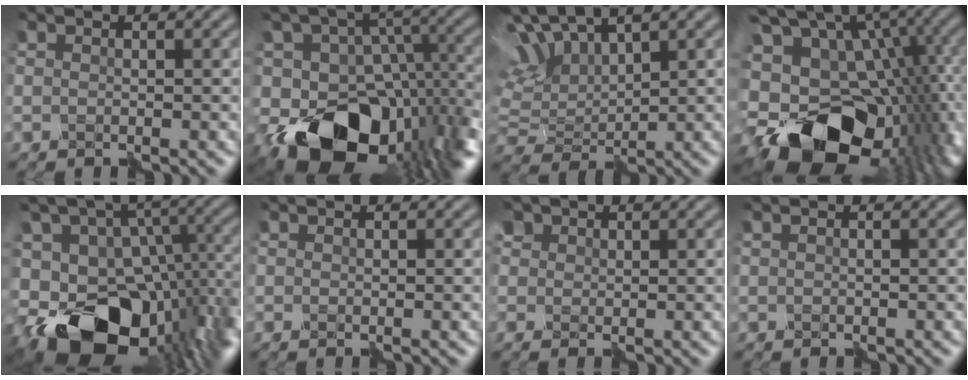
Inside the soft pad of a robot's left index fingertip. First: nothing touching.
{"total": 14.9, "force": [-6.8, 9.3, 9.5], "torque": [-0.151, -0.002, -0.110]}
{"total": 8.7, "force": [4.8, 3.2, 6.5], "torque": [-0.174, 0.030, 0.085]}
{"total": 19.0, "force": [-7.1, 13.1, 11.8], "torque": [-0.193, -0.033, -0.077]}
{"total": 17.8, "force": [-8.1, 11.3, 11.1], "torque": [-0.221, -0.030, -0.114]}
{"total": 0.0}
{"total": 1.6, "force": [0.7, 1.2, 0.7], "torque": [-0.021, 0.004, 0.009]}
{"total": 0.5, "force": [0.2, -0.4, 0.1], "torque": [-0.005, 0.000, 0.005]}